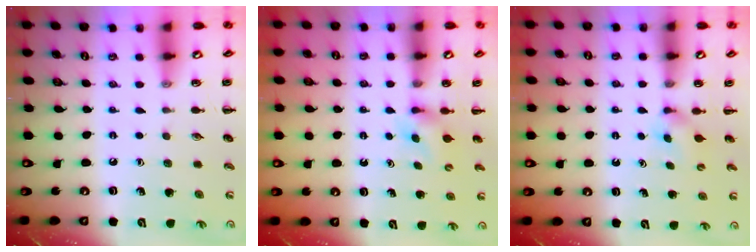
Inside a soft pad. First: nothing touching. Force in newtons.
{"total": 4.0, "press": 3.8, "slide": 1.1}
{"total": 1.8, "press": 1.5, "slide": 1.0}